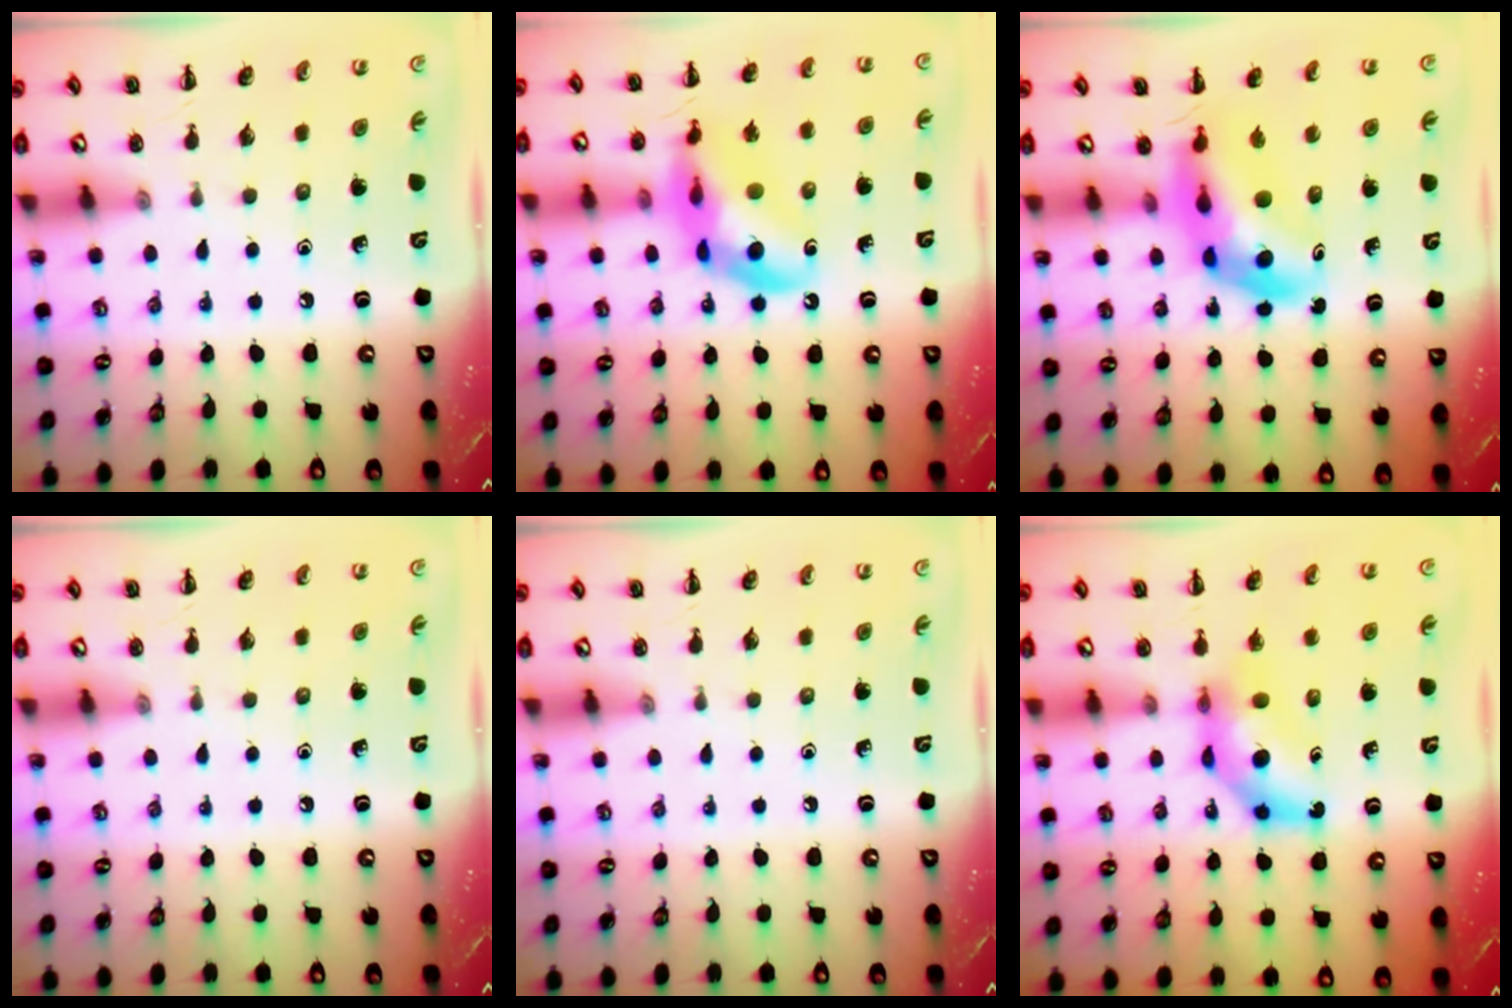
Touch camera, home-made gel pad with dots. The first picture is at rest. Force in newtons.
{"total": 15.6, "press": 15.3, "slide": 3.0}
{"total": 10.8, "press": 10.2, "slide": 3.3}
{"total": 0.0}
{"total": 0.0}
{"total": 7.0, "press": 6.8, "slide": 1.4}